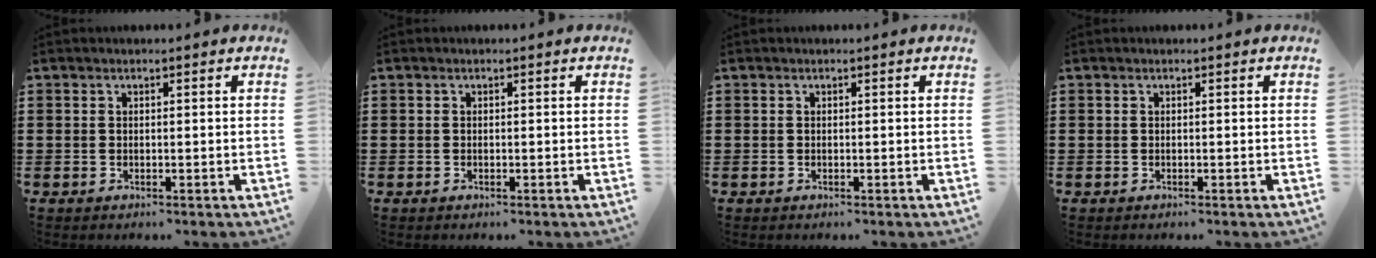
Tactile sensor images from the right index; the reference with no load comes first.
{"total": 0.0}
{"total": 0.0}
{"total": 0.0}